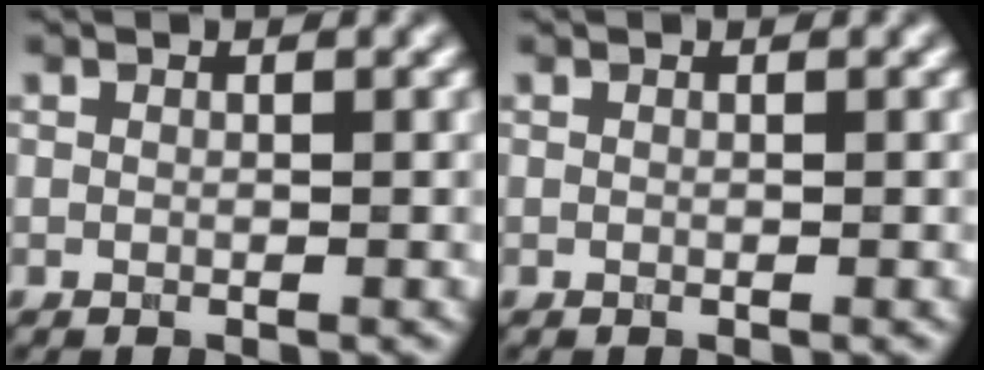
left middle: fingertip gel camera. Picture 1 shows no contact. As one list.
[{"total": 0.0}]